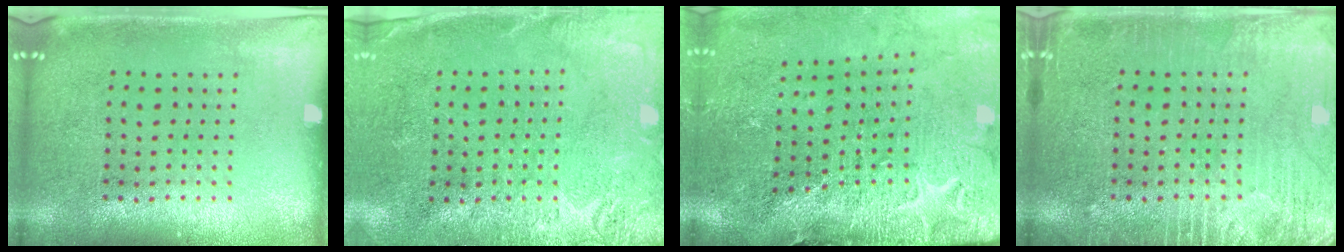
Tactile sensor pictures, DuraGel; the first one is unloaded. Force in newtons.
{"total": 2.7, "press": 2.4, "slide": 1.1}
{"total": 3.5, "press": 3.4, "slide": 0.8}
{"total": 3.9, "press": 3.9, "slide": 0.5}